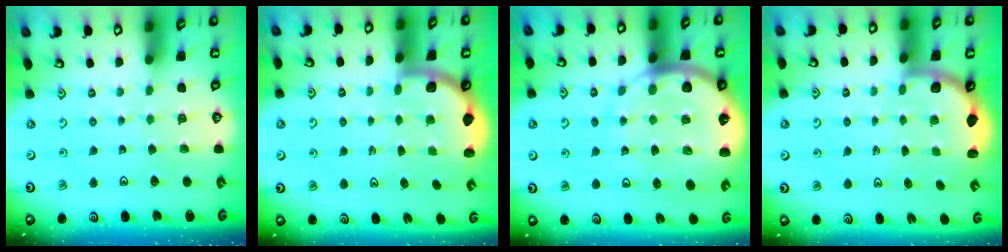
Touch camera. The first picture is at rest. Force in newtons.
{"total": 2.6, "press": 2.6, "slide": 0.4}
{"total": 13.5, "press": 13.4, "slide": 1.6}
{"total": 3.1, "press": 3.0, "slide": 0.9}